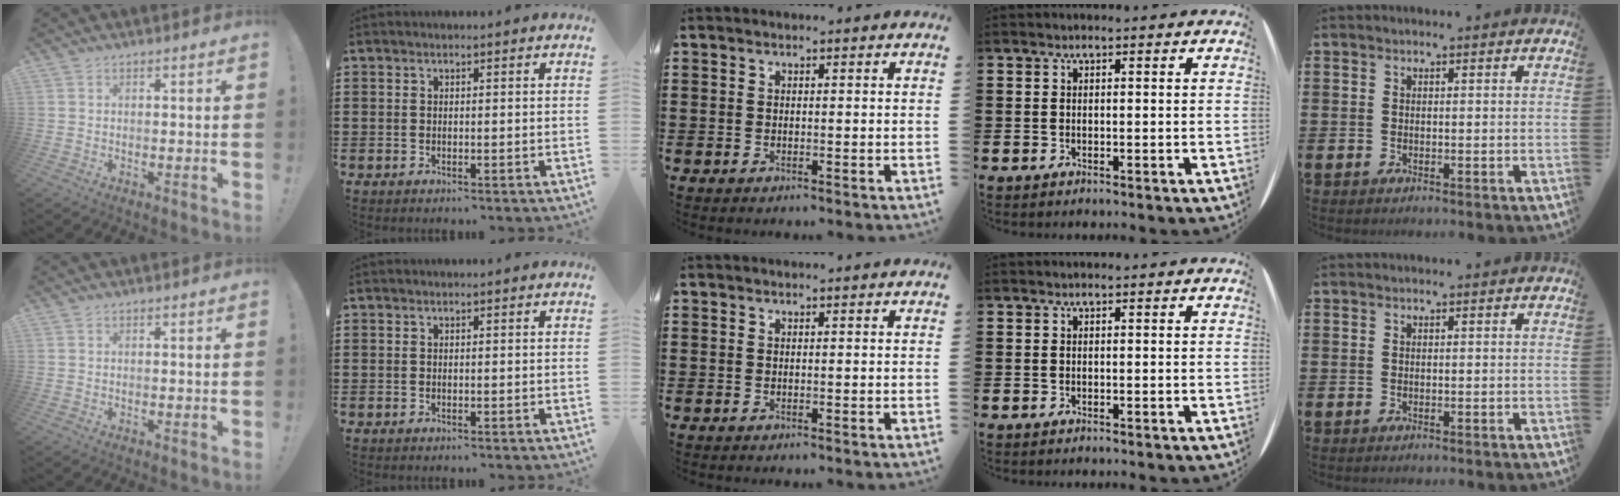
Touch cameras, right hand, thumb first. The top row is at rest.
{}